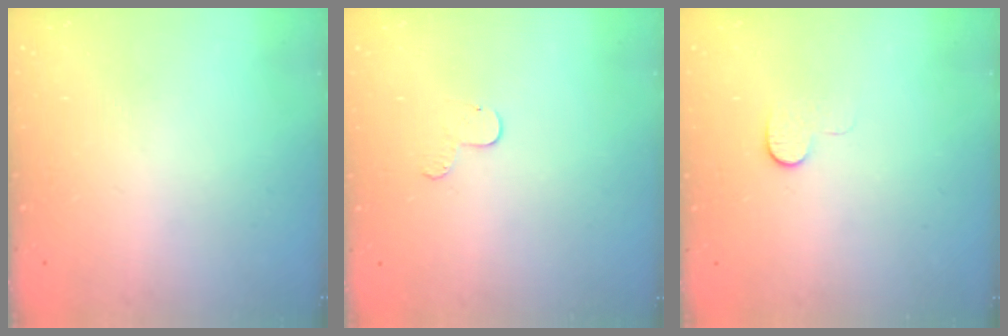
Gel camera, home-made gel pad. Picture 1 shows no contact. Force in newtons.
{"total": 5.3, "press": 5.3, "slide": 0.6}
{"total": 4.3, "press": 4.3, "slide": 0.3}